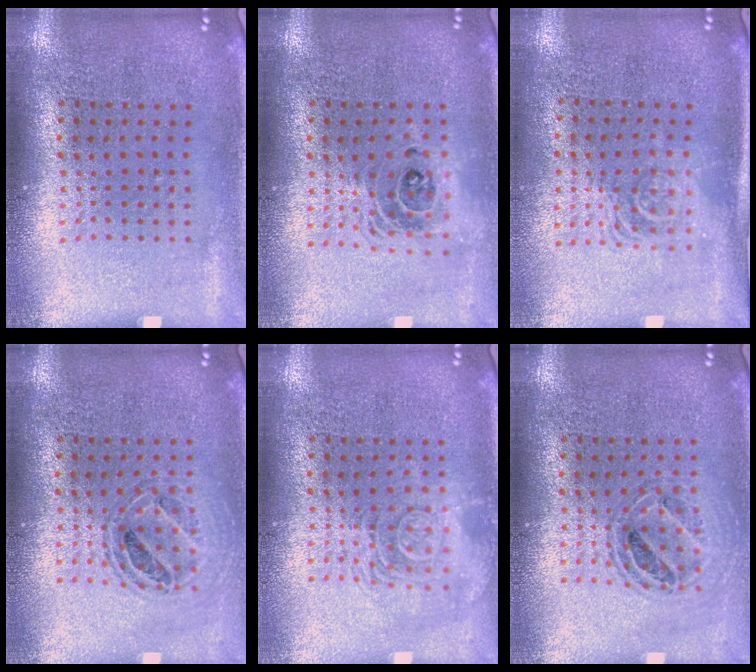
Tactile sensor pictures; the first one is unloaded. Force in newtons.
{"total": 1.5, "press": 1.2, "slide": 0.9}
{"total": 1.6, "press": 1.3, "slide": 0.9}
{"total": 0.8, "press": 0.8, "slide": 0.1}
{"total": 2.6, "press": 2.6, "slide": 0.4}
{"total": 0.8, "press": 0.8, "slide": 0.1}